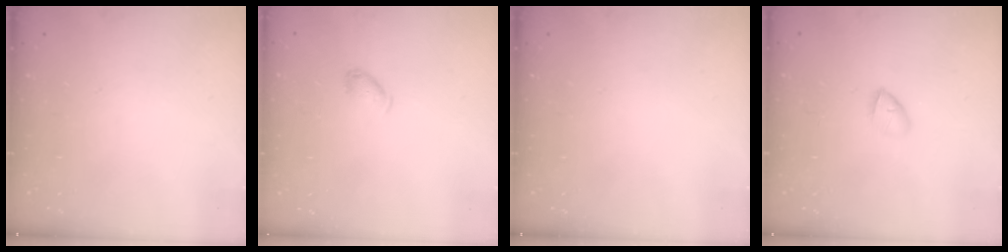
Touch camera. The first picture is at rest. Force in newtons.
{"total": 5.2, "press": 5.1, "slide": 0.8}
{"total": 0.0}
{"total": 3.4, "press": 3.2, "slide": 1.0}